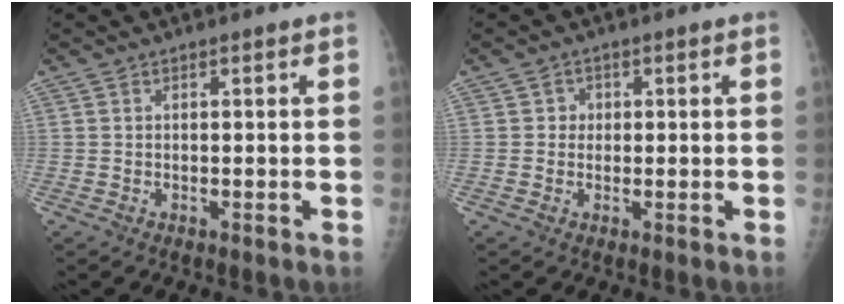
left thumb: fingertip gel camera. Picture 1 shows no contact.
{"total": 2.0, "force": [0.2, 1.9, 0.5], "torque": [0.007, 0.005, 0.000]}